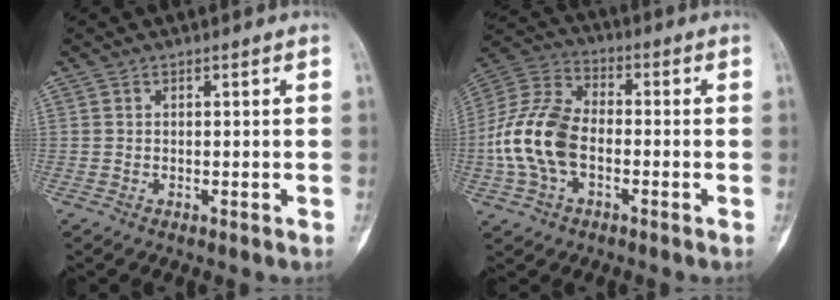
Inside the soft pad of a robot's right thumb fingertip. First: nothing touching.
{"total": 14.5, "force": [-2.8, 9.0, 11.0], "torque": [-0.231, 0.033, -0.058]}